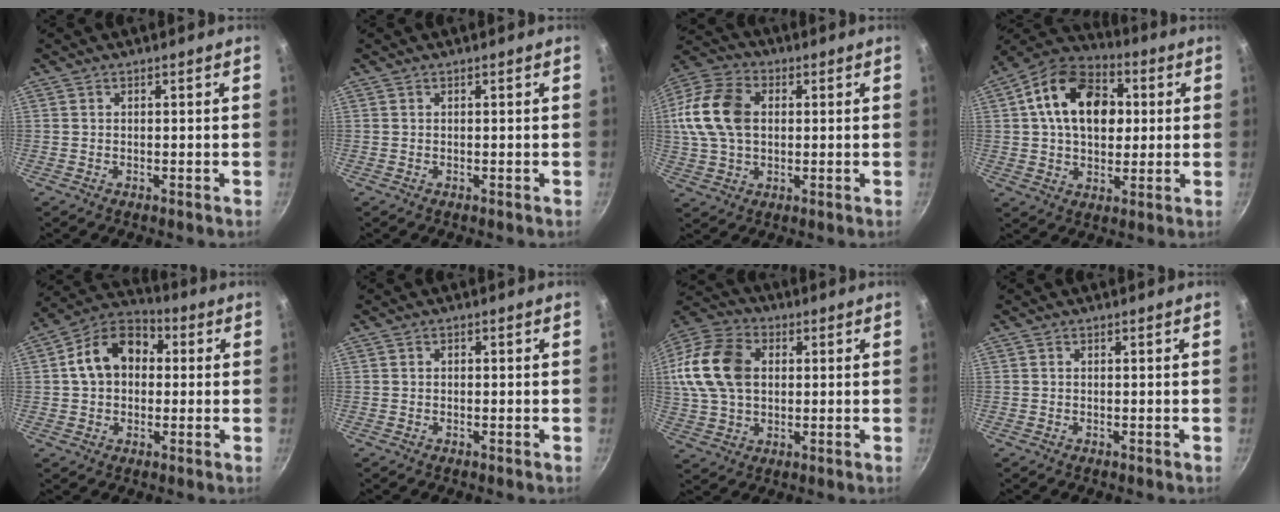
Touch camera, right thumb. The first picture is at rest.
{"total": 0.0}
{"total": 15.3, "force": [1.9, 10.6, 10.9], "torque": [-0.202, 0.019, 0.024]}
{"total": 18.0, "force": [3.4, 12.3, 12.6], "torque": [-0.177, 0.015, 0.041]}
{"total": 12.9, "force": [1.7, 9.7, 8.4], "torque": [-0.109, 0.033, 0.007]}
{"total": 0.5, "force": [-0.1, 0.5, 0.2], "torque": [-0.003, 0.004, -0.002]}
{"total": 17.3, "force": [2.6, 12.2, 11.9], "torque": [-0.222, 0.019, 0.039]}
{"total": 0.0}